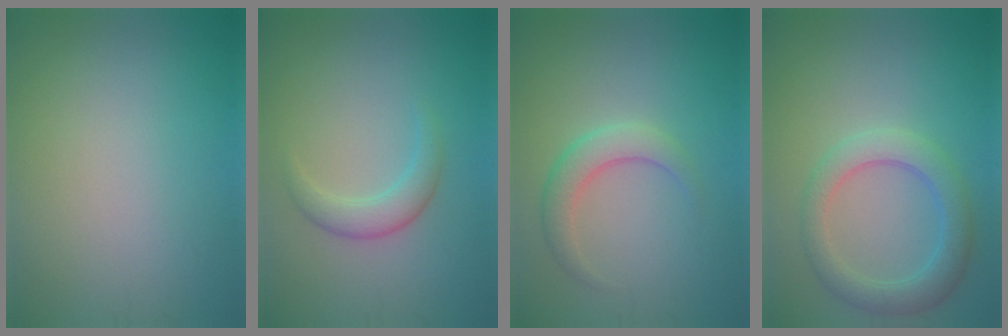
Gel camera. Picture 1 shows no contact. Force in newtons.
{"total": 2.7, "press": 2.7, "slide": 0.1}
{"total": 2.8, "press": 2.8, "slide": 0.1}
{"total": 4.1, "press": 4.1, "slide": 0.2}